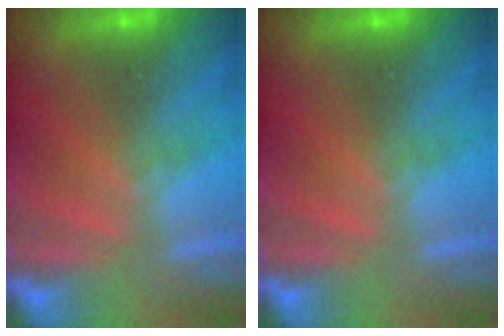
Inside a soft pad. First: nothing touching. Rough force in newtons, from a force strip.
{"total": 0.0}